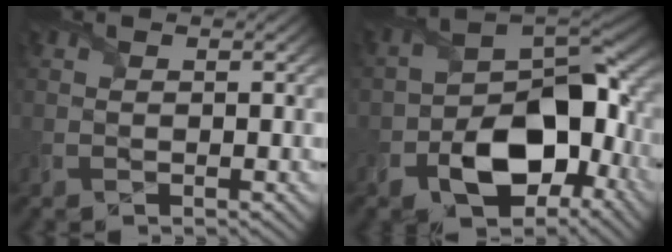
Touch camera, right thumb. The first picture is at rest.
{"total": 12.5, "force": [-4.8, 7.3, 9.0], "torque": [-0.149, -0.017, -0.085]}